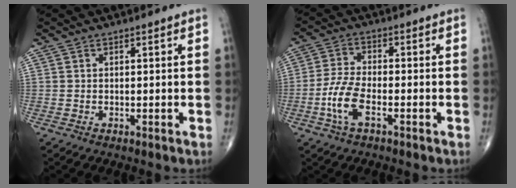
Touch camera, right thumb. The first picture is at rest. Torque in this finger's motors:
{"motor_torque": [2.08, 1.86, 0.79, -0.05, 0.25]}